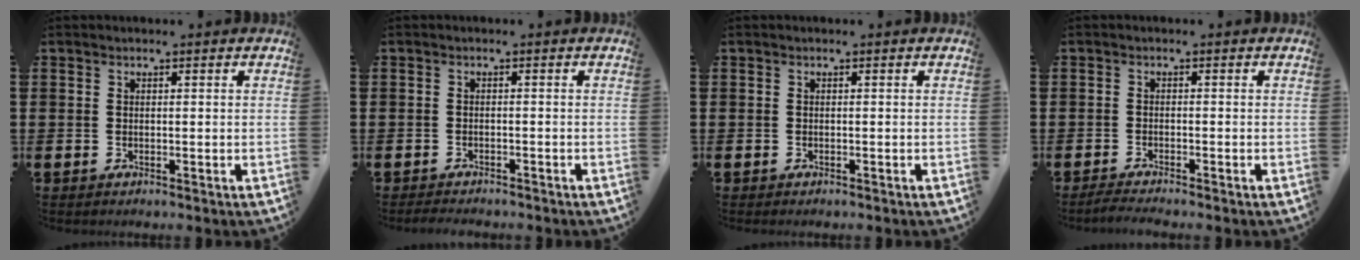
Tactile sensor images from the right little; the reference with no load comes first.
{"total": 1.0, "force": [-1.0, 0.1, 0.1], "torque": [-0.006, 0.000, -0.020]}
{"total": 0.0}
{"total": 1.2, "force": [-1.1, 0.0, 0.6], "torque": [-0.011, -0.001, -0.020]}